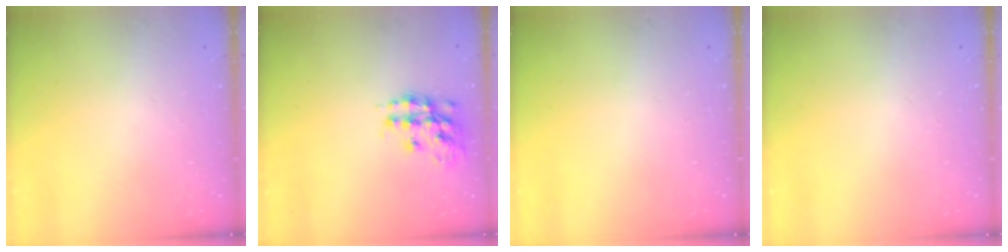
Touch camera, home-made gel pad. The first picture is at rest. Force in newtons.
{"total": 13.7, "press": 13.7, "slide": 0.9}
{"total": 0.0}
{"total": 0.0}